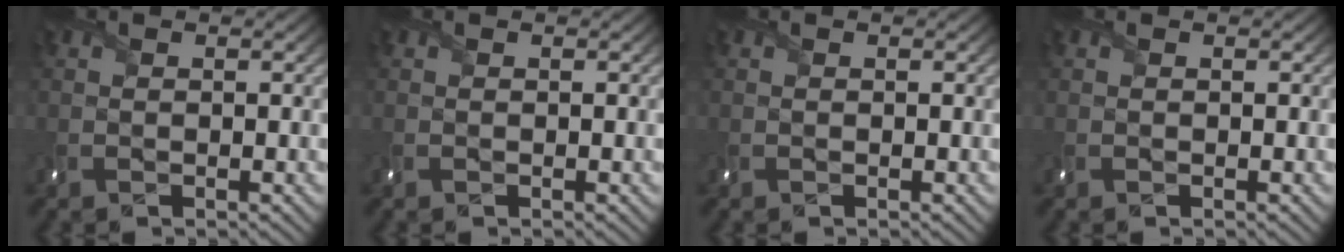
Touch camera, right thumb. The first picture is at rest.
{"total": 0.0}
{"total": 0.0}
{"total": 0.0}